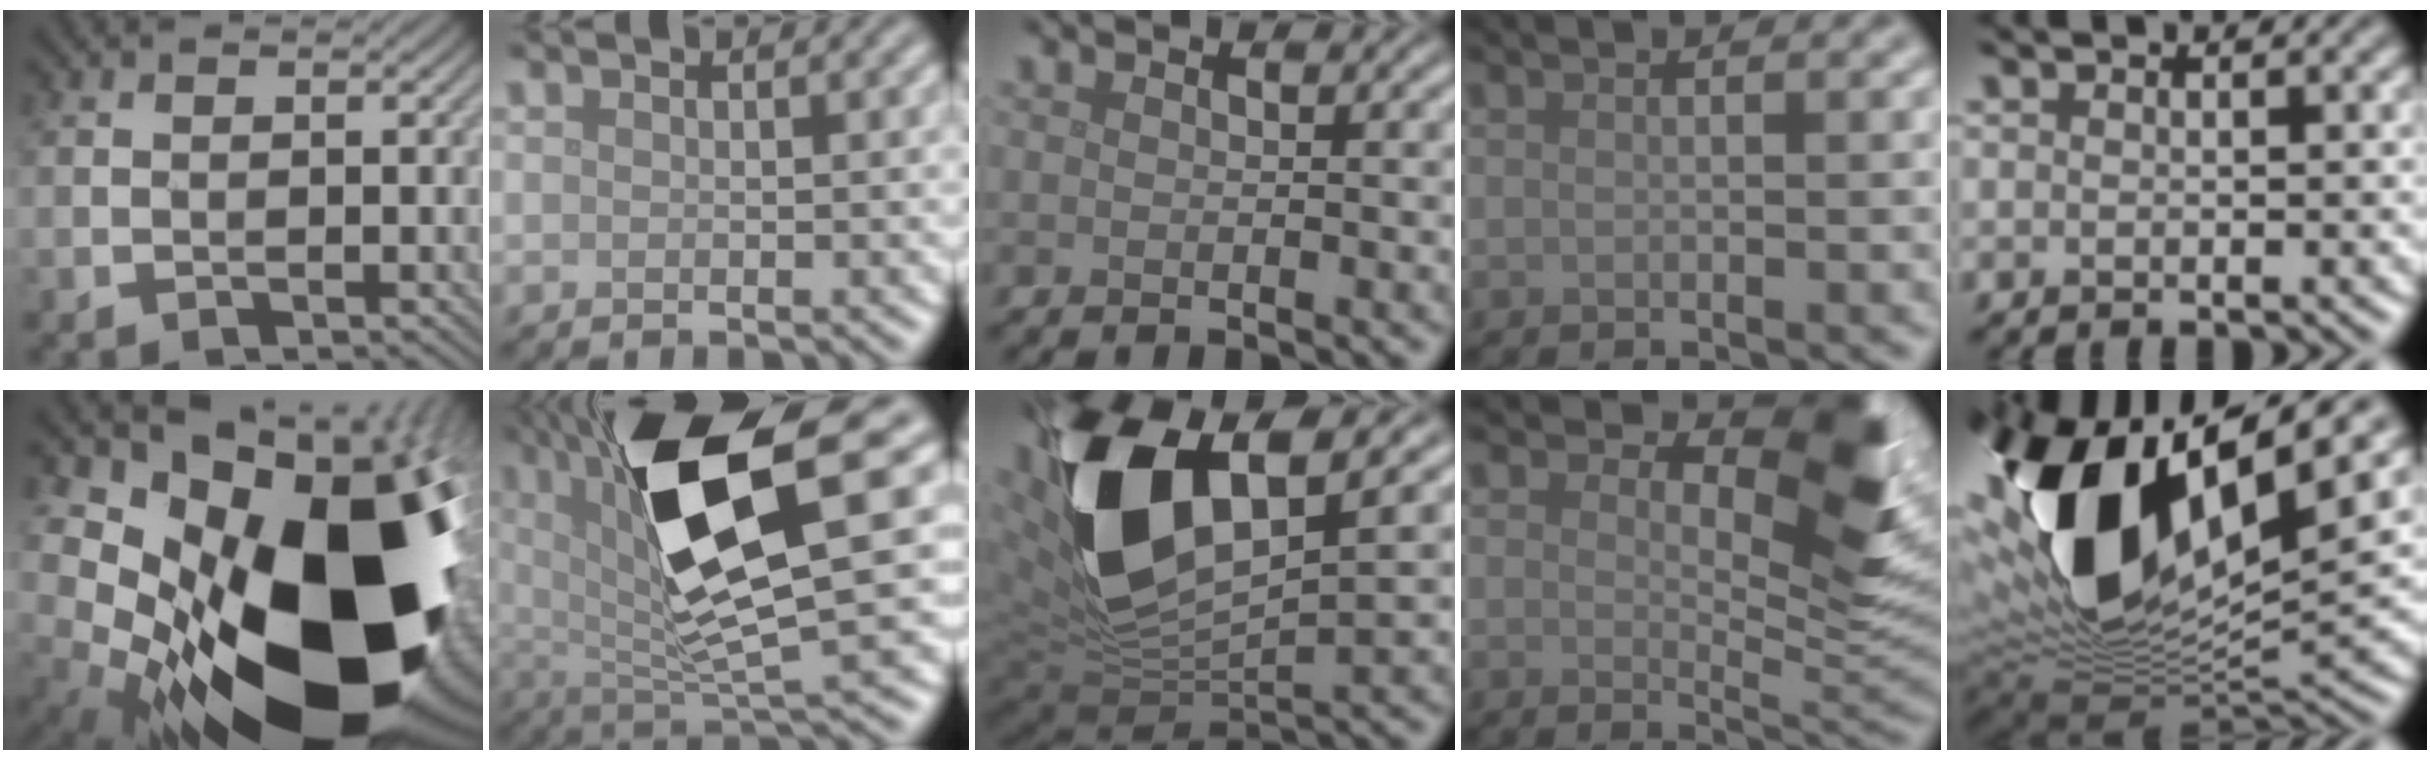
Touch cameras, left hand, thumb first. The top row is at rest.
{"thumb": {"total": 23.3, "force": [-1.0, 14.8, 17.9], "torque": [-0.318, -0.072, 0.018]}, "index": {"total": 12.3, "force": [4.0, 3.2, 11.2], "torque": [-0.195, -0.002, 0.074]}, "middle": {"total": 12.7, "force": [3.5, 6.1, 10.5], "torque": [-0.227, -0.012, 0.075]}, "ring": {"total": 8.6, "force": [3.4, 4.0, 6.8], "torque": [-0.088, -0.008, 0.048]}, "little": {"total": 16.8, "force": [4.4, 8.8, 13.6], "torque": [-0.294, 0.003, 0.079]}}